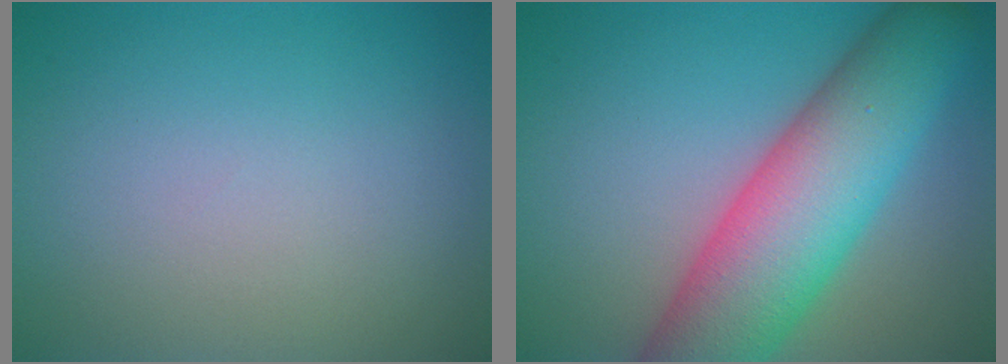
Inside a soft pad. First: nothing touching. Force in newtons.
{"total": 11.4, "press": 11.4, "slide": 0.4}